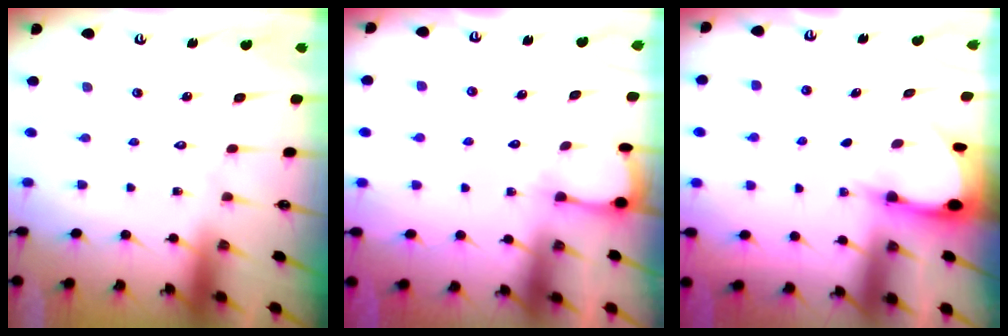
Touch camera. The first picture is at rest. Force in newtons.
{"total": 3.9, "press": 3.9, "slide": 0.4}
{"total": 2.9, "press": 2.9, "slide": 0.3}